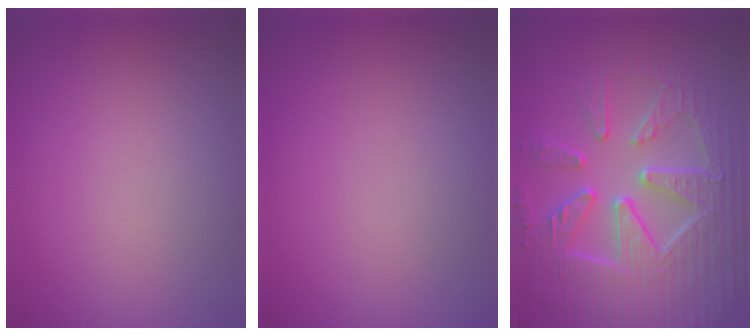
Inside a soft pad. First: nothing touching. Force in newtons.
{"total": 0.0}
{"total": 9.1, "press": 6.5, "slide": 6.3}